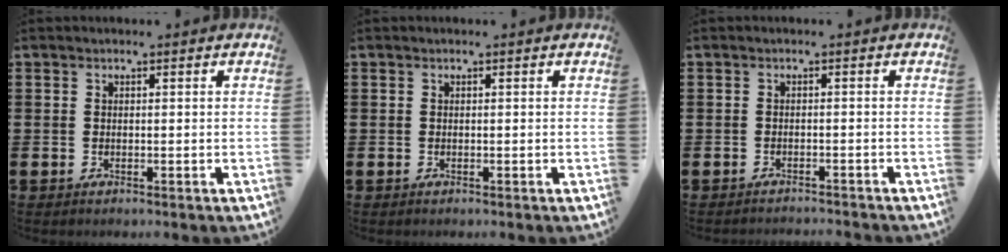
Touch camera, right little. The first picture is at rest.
{"total": 0.0}
{"total": 1.0, "force": [-1.0, -0.1, 0.0], "torque": [-0.001, 0.001, -0.021]}